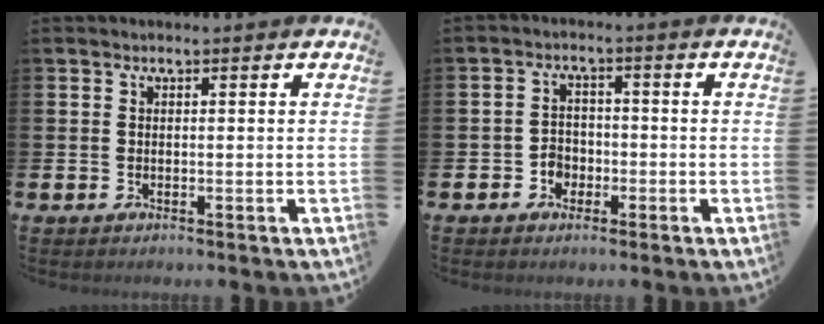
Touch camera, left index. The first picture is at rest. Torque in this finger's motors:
{"motor_torque": [-0.01, 0.20, 0.02, 0.03]}